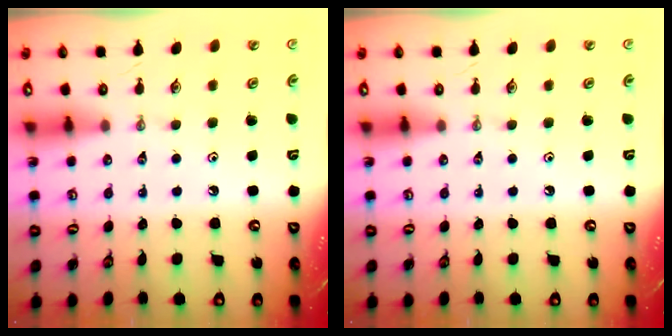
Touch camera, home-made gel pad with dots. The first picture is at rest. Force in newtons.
{"total": 0.0}